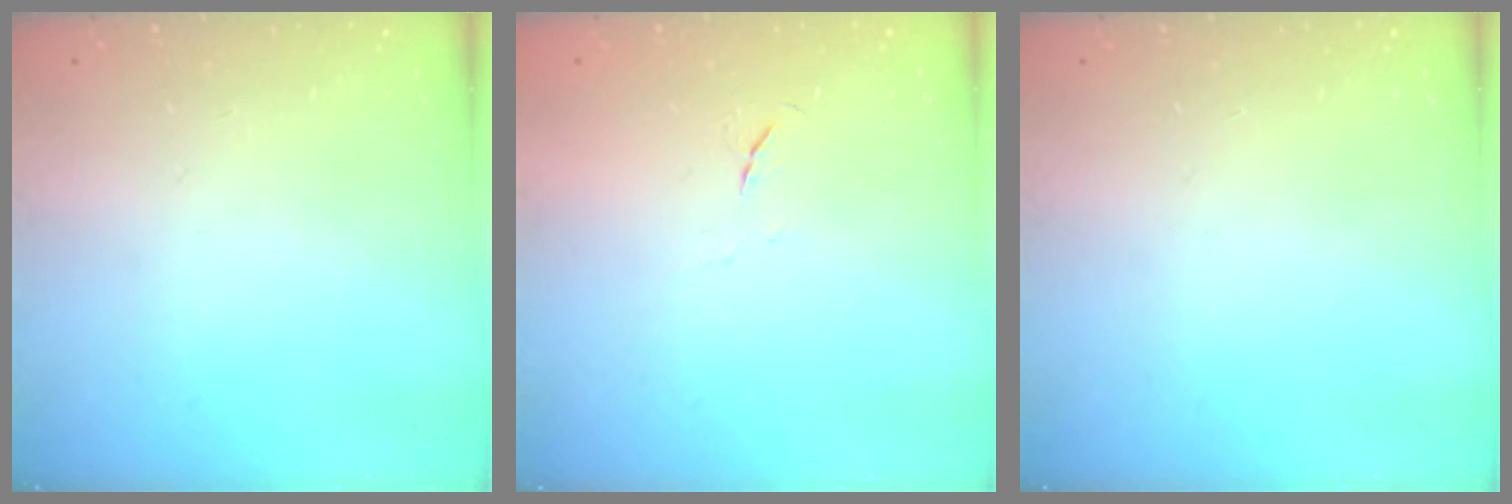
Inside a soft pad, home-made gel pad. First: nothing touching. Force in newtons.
{"total": 3.6, "press": 3.6, "slide": 0.6}
{"total": 0.0}